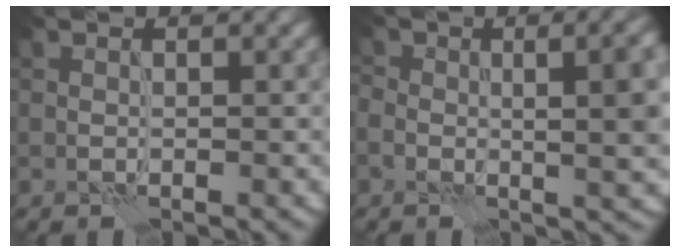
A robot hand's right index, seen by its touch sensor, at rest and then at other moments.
{"total": 9.3, "force": [0.6, 4.6, 8.1], "torque": [-0.093, -0.001, 0.010]}